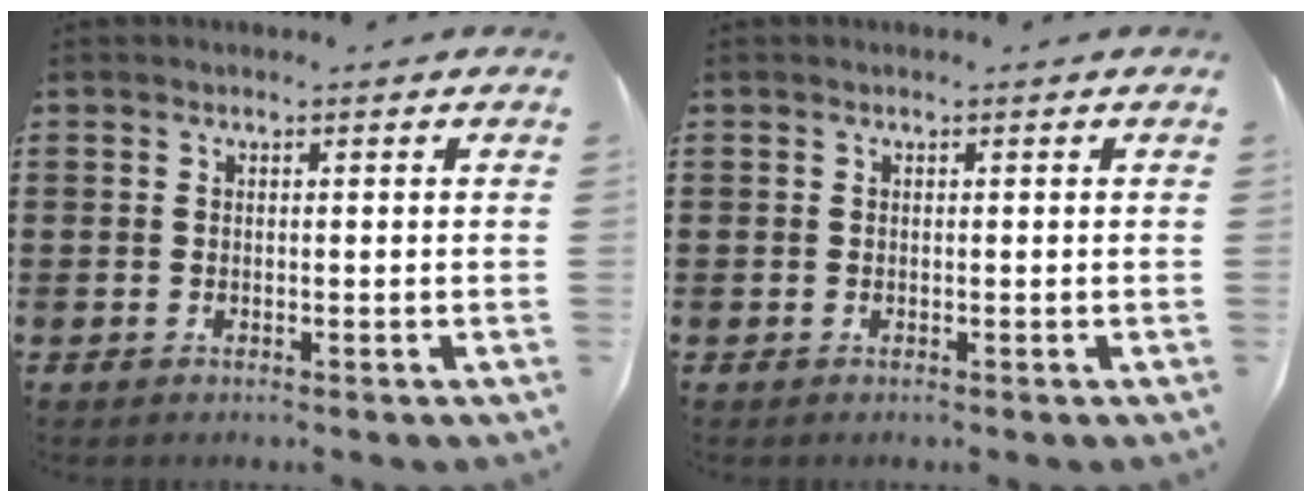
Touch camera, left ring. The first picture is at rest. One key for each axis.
{"total": 0.0}